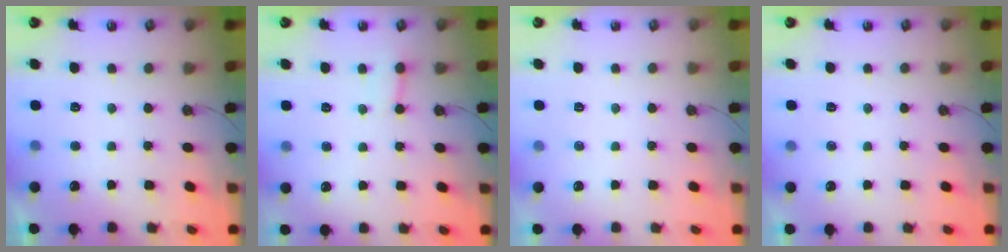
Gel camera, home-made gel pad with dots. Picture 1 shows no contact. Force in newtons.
{"total": 2.9, "press": 2.9, "slide": 0.3}
{"total": 0.0}
{"total": 0.0}